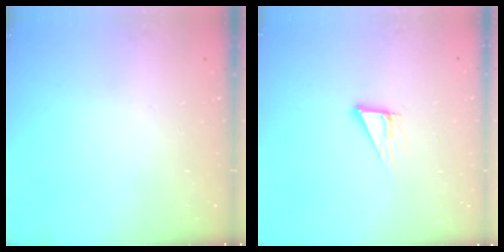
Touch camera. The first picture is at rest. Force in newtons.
{"total": 5.6, "press": 5.6, "slide": 0.3}